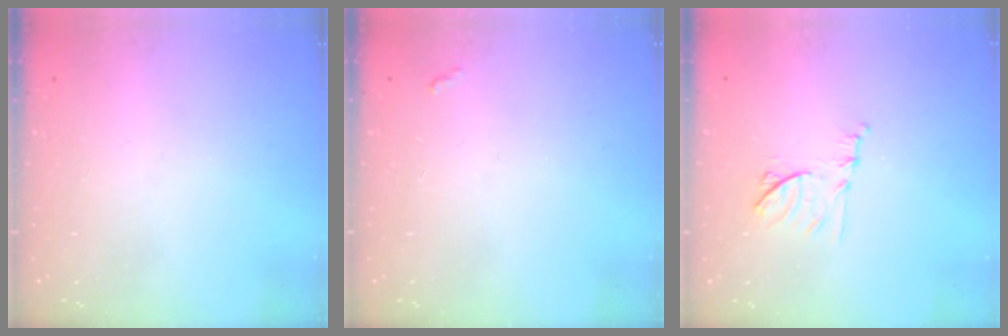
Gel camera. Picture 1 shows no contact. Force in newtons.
{"total": 2.8, "press": 2.8, "slide": 0.4}
{"total": 9.4, "press": 9.4, "slide": 0.1}